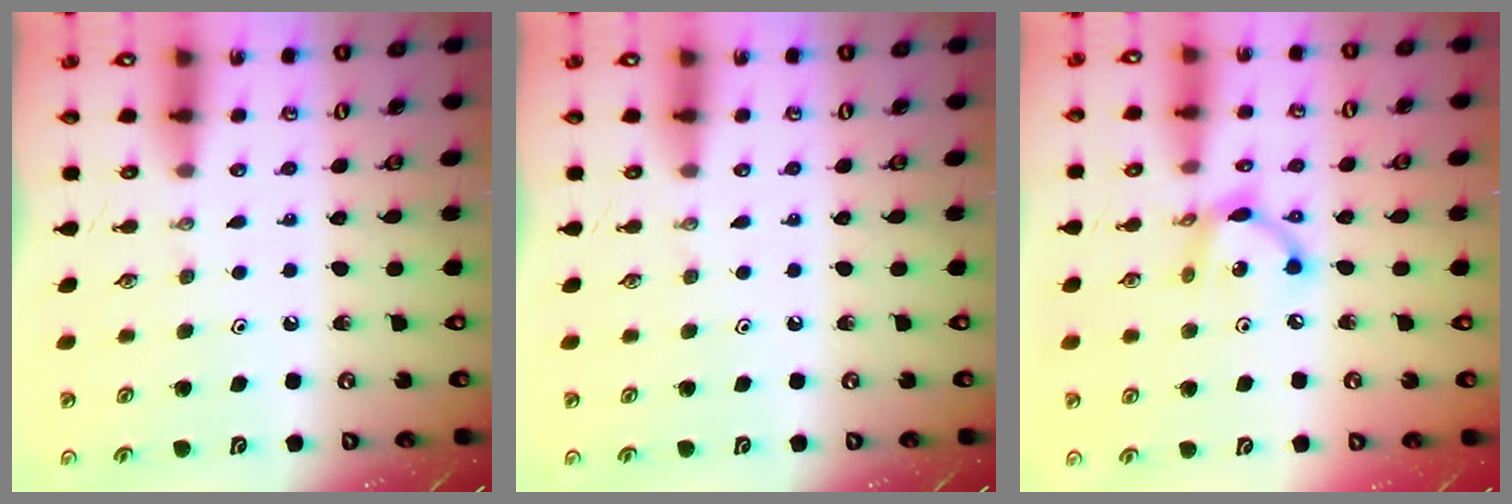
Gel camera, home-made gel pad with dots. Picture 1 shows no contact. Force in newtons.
{"total": 0.0}
{"total": 9.3, "press": 9.3, "slide": 0.7}